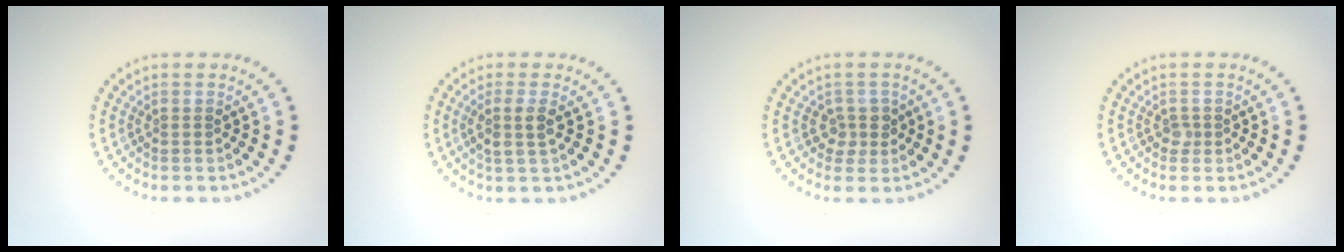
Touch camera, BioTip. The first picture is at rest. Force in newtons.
{"total": 2.1, "press": 1.8, "slide": 0.9}
{"total": 1.8, "press": 1.5, "slide": 1.1}
{"total": 0.8, "press": 0.5, "slide": 0.6}